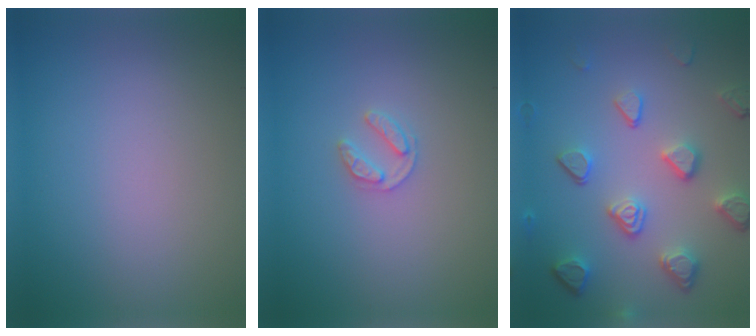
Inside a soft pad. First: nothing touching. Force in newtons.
{"total": 1.6, "press": 1.6, "slide": 0.3}
{"total": 5.2, "press": 4.0, "slide": 3.3}